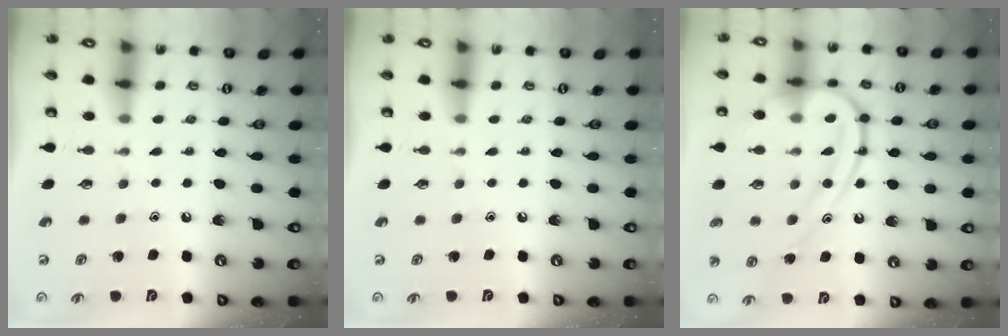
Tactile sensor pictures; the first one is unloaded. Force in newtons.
{"total": 0.0}
{"total": 17.4, "press": 17.3, "slide": 1.5}